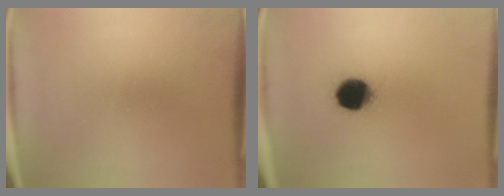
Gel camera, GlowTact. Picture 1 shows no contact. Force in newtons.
{"total": 10.5}